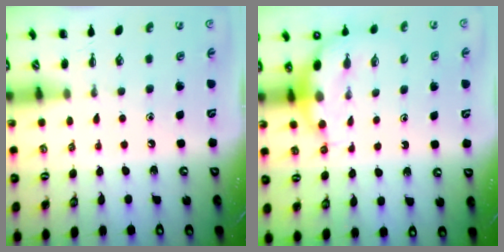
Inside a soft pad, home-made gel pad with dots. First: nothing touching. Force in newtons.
{"total": 6.6, "press": 6.3, "slide": 1.8}